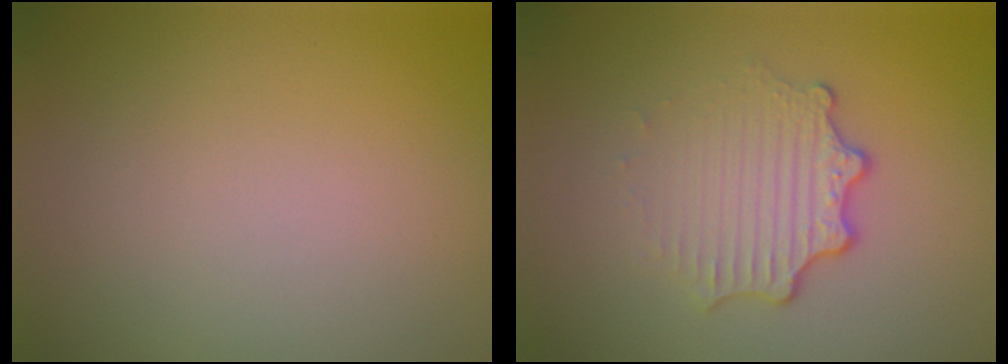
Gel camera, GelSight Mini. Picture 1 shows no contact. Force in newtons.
{"total": 3.3, "press": 2.5, "slide": 2.2}